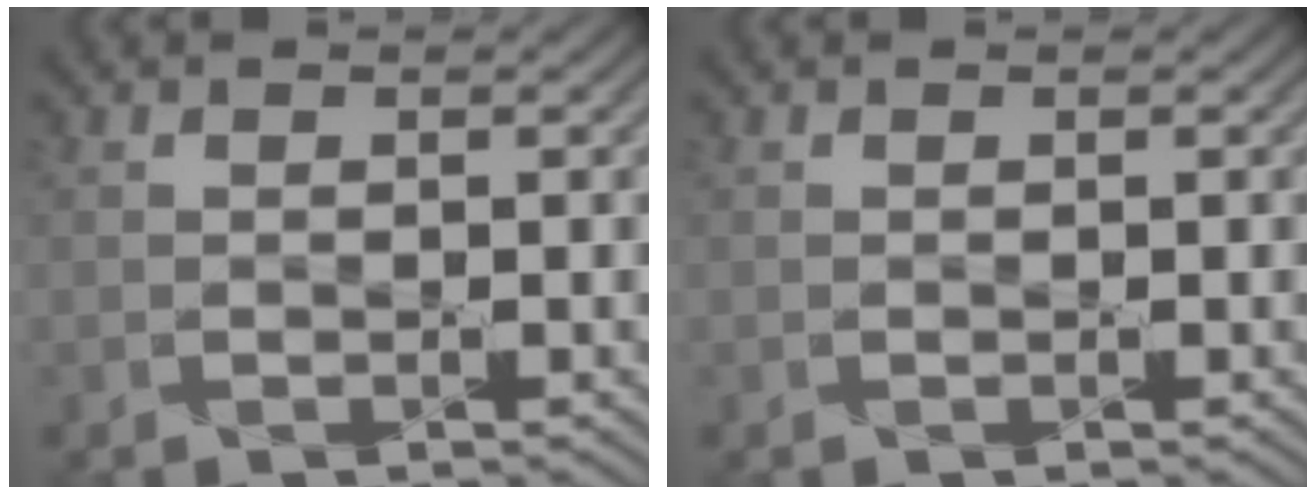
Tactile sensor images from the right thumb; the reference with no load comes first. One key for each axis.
{"total": 0.0}